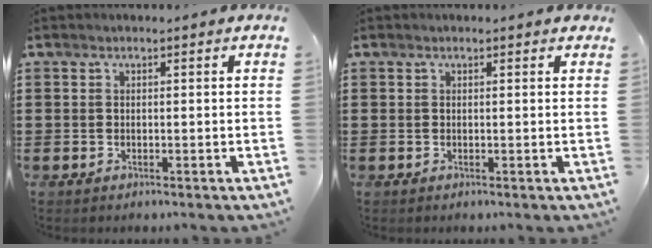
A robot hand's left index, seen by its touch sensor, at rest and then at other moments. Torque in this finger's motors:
{"motor_torque": [0.37, -0.38, 0.00, 0.00]}